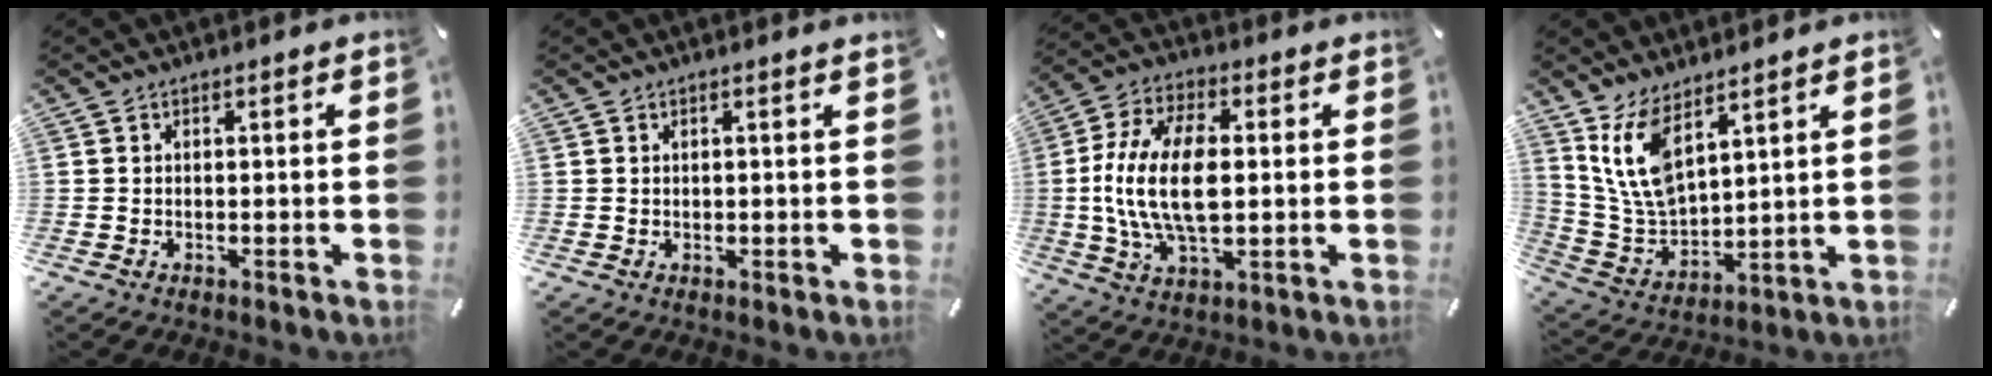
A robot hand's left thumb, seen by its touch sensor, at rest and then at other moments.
{"total": 1.0, "force": [0.2, 0.1, 0.9], "torque": [-0.017, -0.002, 0.004]}
{"total": 15.7, "force": [0.2, 8.1, 13.4], "torque": [-0.292, -0.003, 0.002]}
{"total": 11.4, "force": [7.2, 5.7, 6.8], "torque": [-0.172, -0.031, 0.135]}